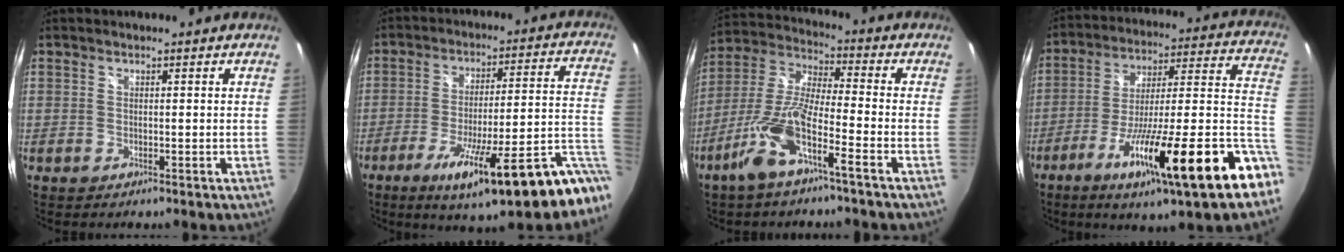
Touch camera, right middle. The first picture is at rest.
{"total": 23.6, "force": [-15.3, 2.6, 17.7], "torque": [-0.239, -0.041, -0.224]}
{"total": 11.5, "force": [-6.5, 1.4, 9.5], "torque": [-0.204, -0.004, -0.127]}
{"total": 27.3, "force": [-14.4, 3.0, 23.0], "torque": [-0.329, -0.037, -0.227]}